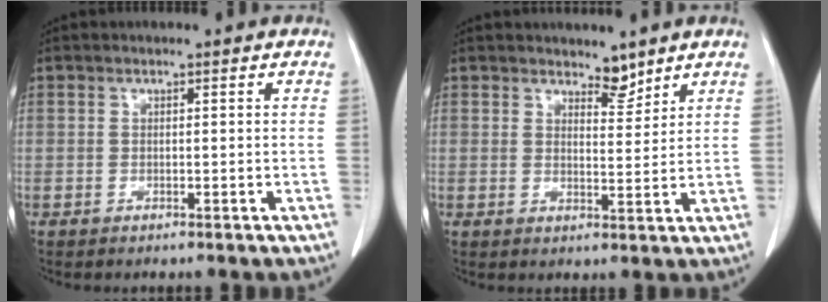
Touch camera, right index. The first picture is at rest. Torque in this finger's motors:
{"motor_torque": [-0.03, 0.24, 0.01, 0.00]}